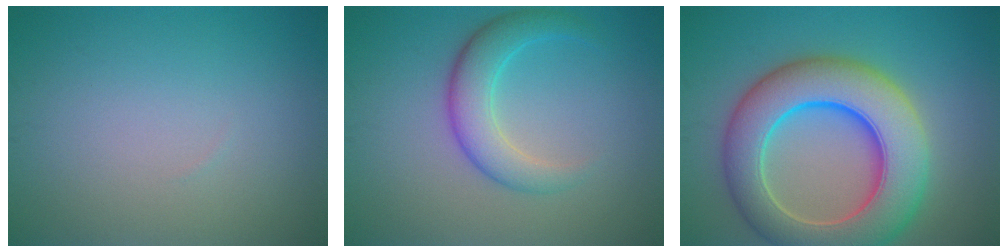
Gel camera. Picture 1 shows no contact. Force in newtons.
{"total": 4.2, "press": 4.2, "slide": 0.1}
{"total": 11.3, "press": 11.3, "slide": 0.4}